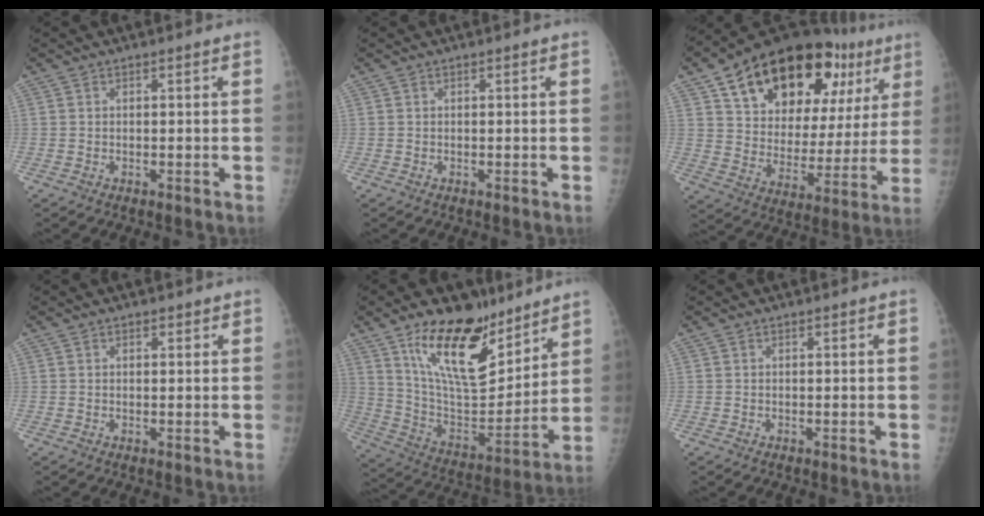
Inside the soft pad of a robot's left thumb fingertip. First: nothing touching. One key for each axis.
{"total": 0.0}
{"total": 28.7, "fx": 14.8, "fy": 15.1, "fz": 19.3, "tx": -0.252, "ty": -0.013, "tz": 0.233}
{"total": 1.0, "fx": 0.6, "fy": 0.6, "fz": 0.4, "tx": 0.001, "ty": -0.003, "tz": 0.006}
{"total": 21.2, "fx": 13.3, "fy": 9.5, "fz": 13.5, "tx": -0.178, "ty": -0.086, "tz": 0.241}
{"total": 0.0}